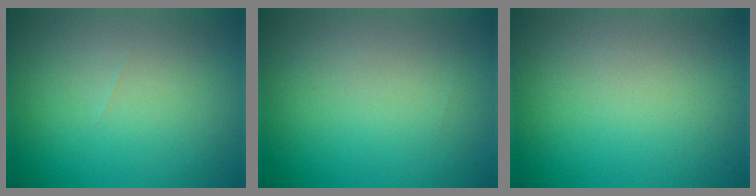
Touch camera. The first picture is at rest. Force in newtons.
{"total": 0.0}
{"total": 0.0}